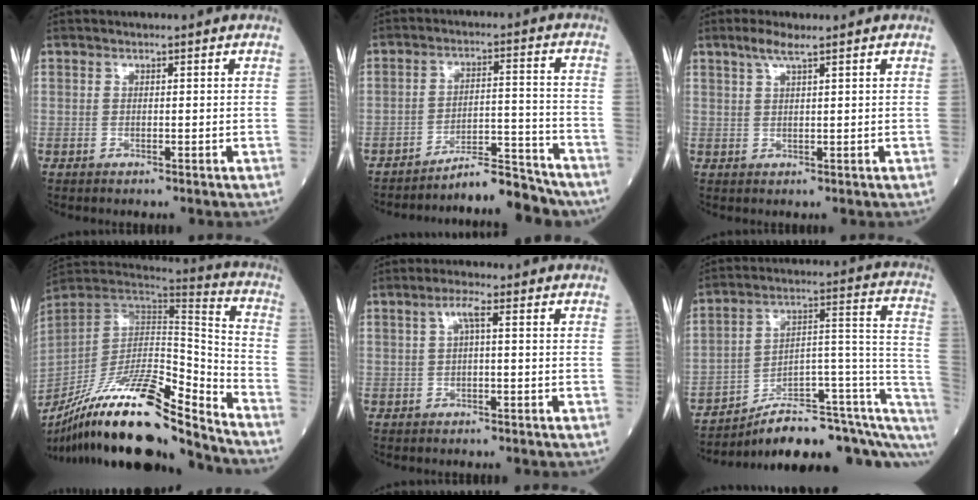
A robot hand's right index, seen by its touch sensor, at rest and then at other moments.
{"total": 8.7, "force": [-8.6, 0.7, 1.5], "torque": [-0.011, 0.035, -0.140]}
{"total": 2.8, "force": [2.0, 0.0, 1.9], "torque": [-0.047, 0.004, 0.041]}
{"total": 23.4, "force": [-18.4, 2.2, 14.2], "torque": [-0.259, -0.009, -0.329]}
{"total": 2.3, "force": [0.4, 0.3, 2.3], "torque": [-0.045, 0.010, 0.008]}
{"total": 18.6, "force": [-13.4, 4.9, 11.9], "torque": [-0.100, 0.074, -0.190]}